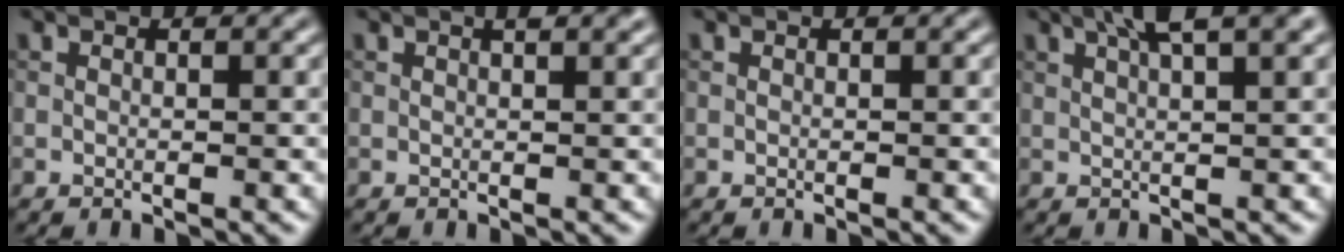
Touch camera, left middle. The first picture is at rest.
{"total": 1.4, "force": [0.7, 0.3, 1.1], "torque": [-0.014, 0.003, 0.011]}
{"total": 0.0}
{"total": 5.2, "force": [3.1, 1.2, 4.1], "torque": [-0.050, 0.025, 0.029]}